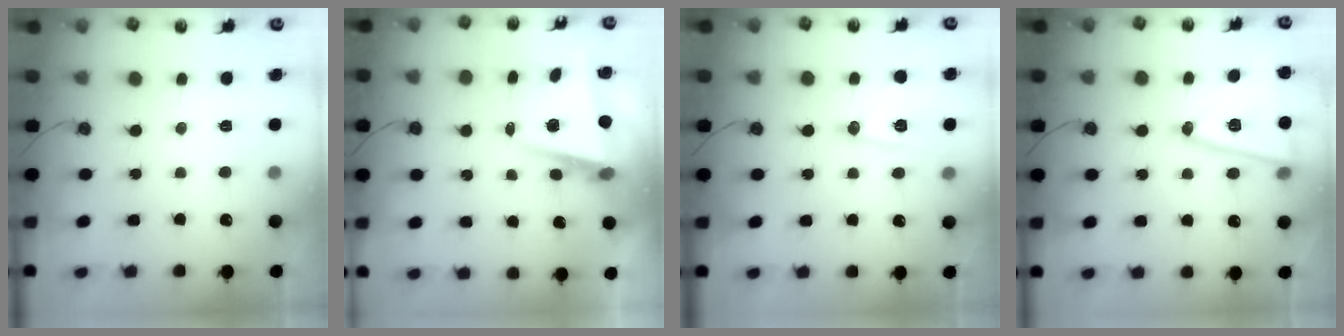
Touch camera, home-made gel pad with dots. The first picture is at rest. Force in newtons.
{"total": 7.5, "press": 7.2, "slide": 2.2}
{"total": 11.7, "press": 11.7, "slide": 0.7}
{"total": 14.9, "press": 14.6, "slide": 3.1}